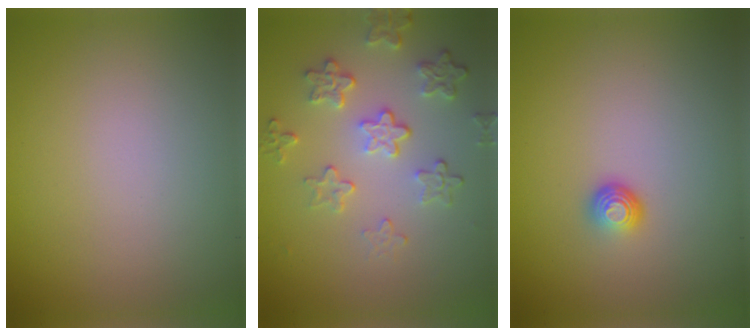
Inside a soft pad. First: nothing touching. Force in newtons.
{"total": 4.4, "press": 3.3, "slide": 2.9}
{"total": 1.5, "press": 1.0, "slide": 1.1}